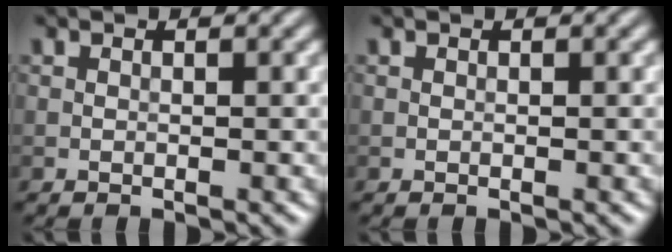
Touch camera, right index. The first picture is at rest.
{"total": 0.0}